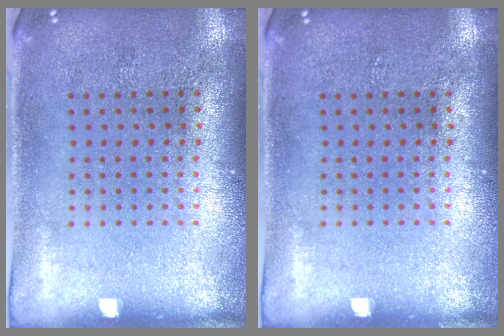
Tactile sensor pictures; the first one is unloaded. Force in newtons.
{"total": 0.0}